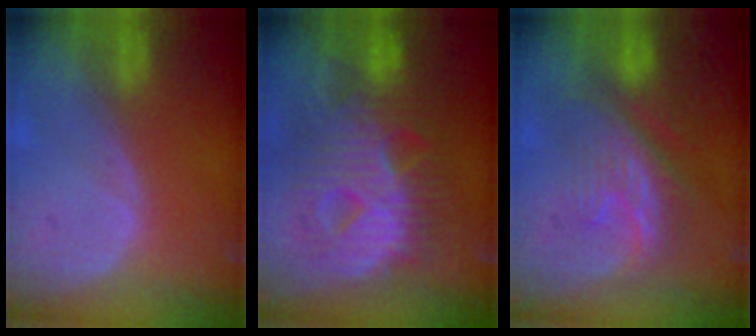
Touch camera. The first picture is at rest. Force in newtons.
{"total": 12.7, "press": 12.6, "slide": 1.2}
{"total": 8.4, "press": 8.1, "slide": 1.9}